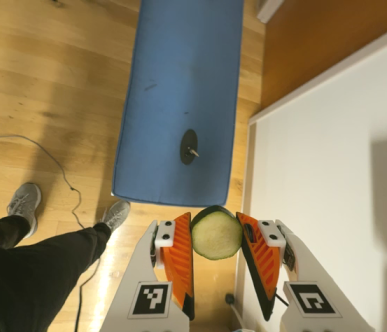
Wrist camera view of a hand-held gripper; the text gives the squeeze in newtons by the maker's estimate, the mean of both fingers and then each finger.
{"total": 9.5, "left": 9.0, "right": 10.0}